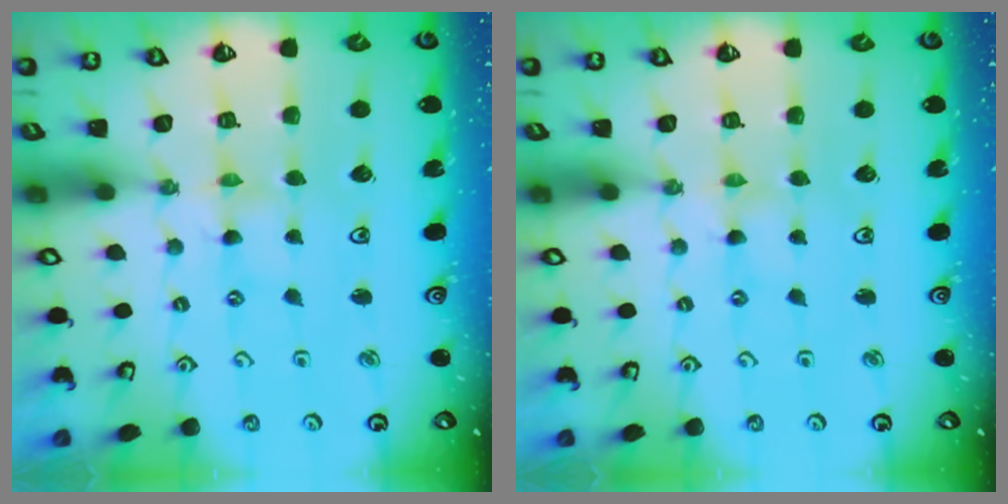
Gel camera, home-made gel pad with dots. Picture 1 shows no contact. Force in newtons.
{"total": 0.0}